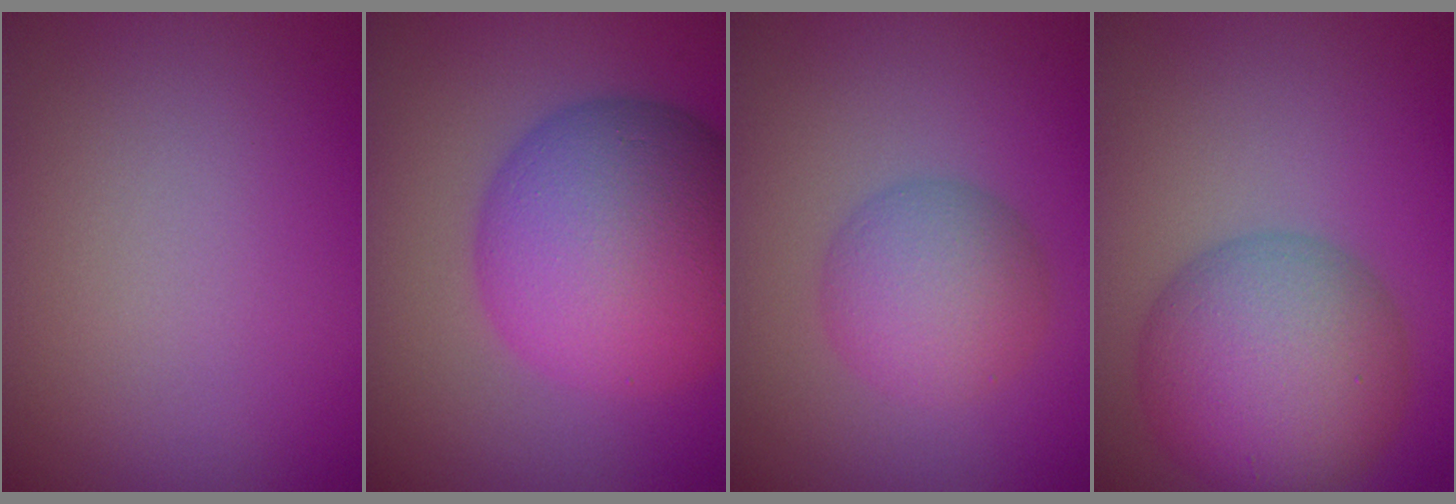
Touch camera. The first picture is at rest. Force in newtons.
{"total": 12.4, "press": 12.4, "slide": 0.1}
{"total": 4.4, "press": 4.4, "slide": 0.1}
{"total": 8.3, "press": 8.3, "slide": 0.3}